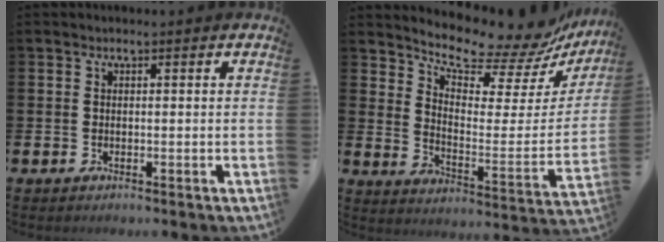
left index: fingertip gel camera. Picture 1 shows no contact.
{"total": 9.8, "force": [9.2, 2.6, 2.4], "torque": [-0.063, -0.085, 0.151]}